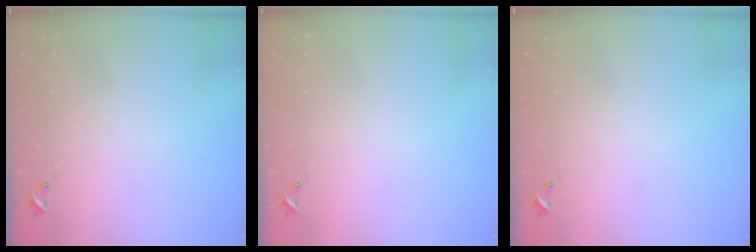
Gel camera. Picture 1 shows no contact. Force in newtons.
{"total": 0.0}
{"total": 0.0}